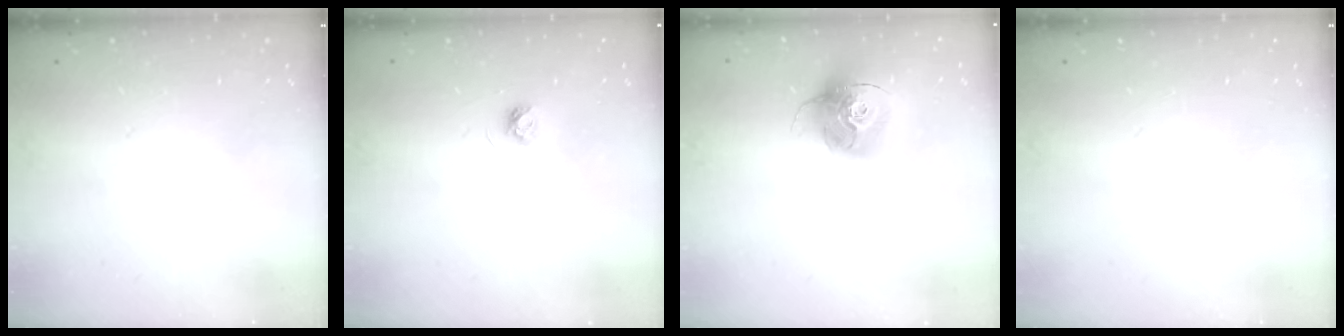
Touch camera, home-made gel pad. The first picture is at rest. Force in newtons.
{"total": 3.7, "press": 3.7, "slide": 0.4}
{"total": 16.1, "press": 16.0, "slide": 1.5}
{"total": 0.0}